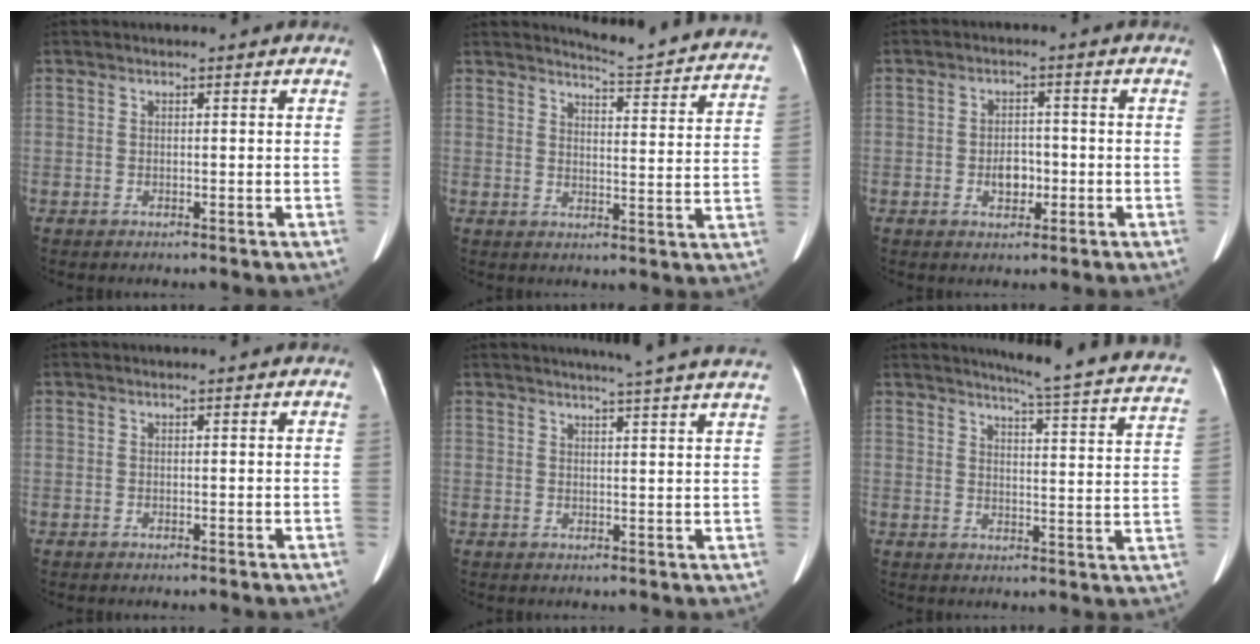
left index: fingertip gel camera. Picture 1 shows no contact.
{"total": 15.8, "force": [15.2, 0.9, 4.3], "torque": [-0.048, -0.075, 0.160]}
{"total": 3.5, "force": [-1.0, 2.3, 2.4], "torque": [-0.038, 0.007, -0.013]}
{"total": 0.0}
{"total": 12.1, "force": [10.6, -0.9, 5.7], "torque": [-0.081, -0.009, 0.113]}
{"total": 19.8, "force": [17.7, 0.5, 9.0], "torque": [-0.115, -0.064, 0.192]}